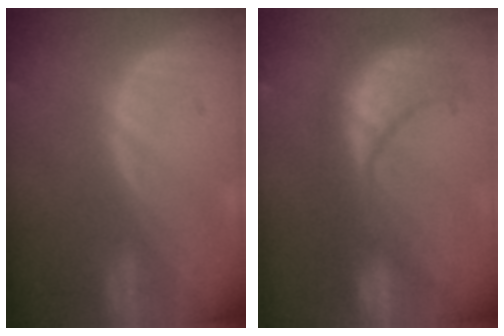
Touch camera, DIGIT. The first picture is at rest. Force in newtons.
{"total": 10.5, "press": 10.0, "slide": 3.4}